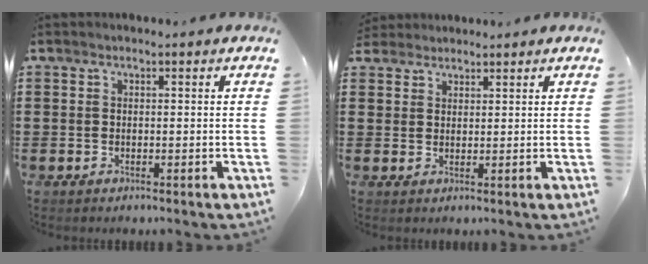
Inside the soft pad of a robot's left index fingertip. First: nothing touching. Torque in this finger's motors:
{"motor_torque": [0.01, -0.02, -0.06, -0.03]}